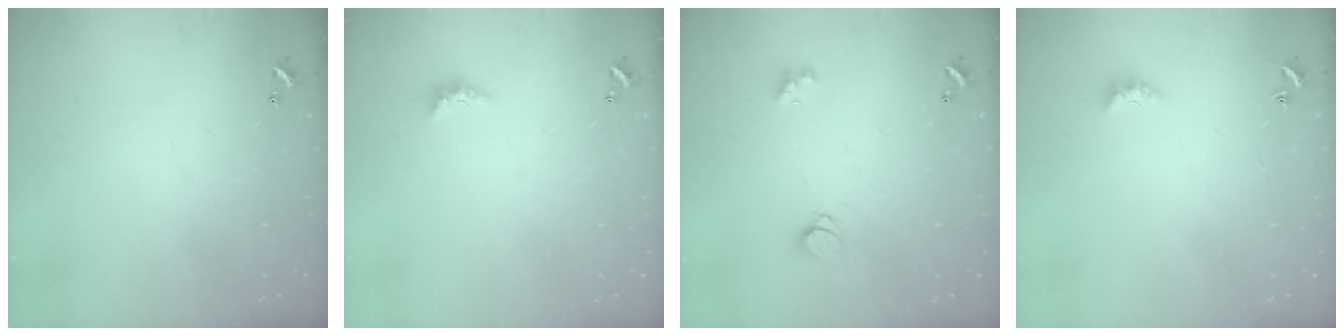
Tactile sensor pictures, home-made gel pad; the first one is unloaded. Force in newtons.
{"total": 2.3, "press": 2.2, "slide": 0.7}
{"total": 1.6, "press": 1.6, "slide": 0.2}
{"total": 2.4, "press": 2.4, "slide": 0.6}